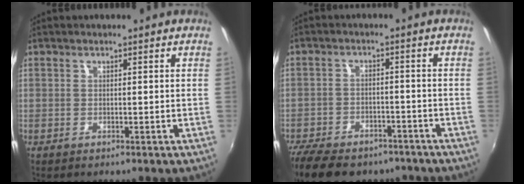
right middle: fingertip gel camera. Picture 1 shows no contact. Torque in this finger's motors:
{"motor_torque": [1.17, -0.97, 0.45, 0.12]}